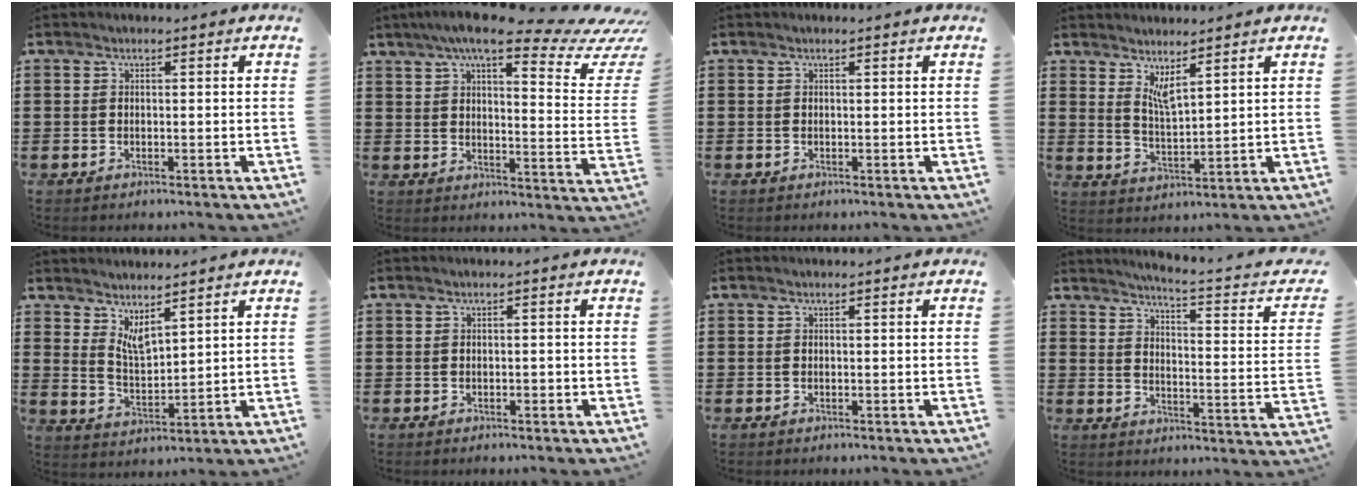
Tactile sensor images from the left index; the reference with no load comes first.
{"total": 10.6, "force": [7.8, 1.5, 7.0], "torque": [-0.132, -0.039, 0.125]}
{"total": 0.0}
{"total": 3.6, "force": [2.9, 0.4, 2.0], "torque": [-0.048, -0.005, 0.052]}
{"total": 4.2, "force": [3.7, 0.9, 1.8], "torque": [-0.046, -0.010, 0.068]}
{"total": 0.6, "force": [-0.2, 0.3, 0.5], "torque": [-0.010, -0.002, -0.003]}
{"total": 0.0}
{"total": 3.5, "force": [2.7, -0.8, 2.0], "torque": [-0.056, -0.032, 0.035]}